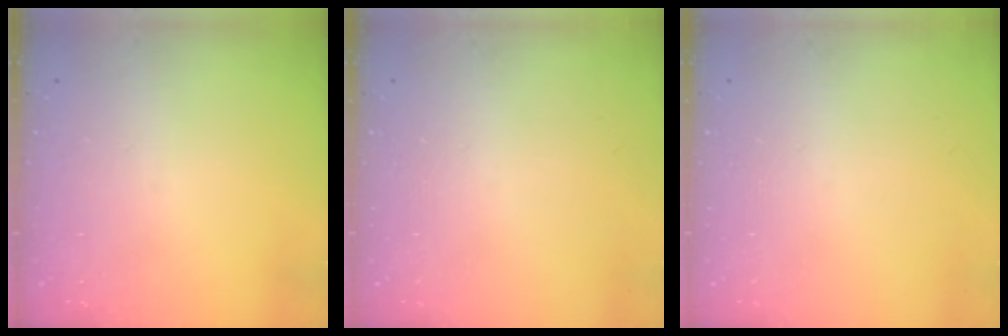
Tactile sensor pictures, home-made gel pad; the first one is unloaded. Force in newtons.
{"total": 0.0}
{"total": 0.0}